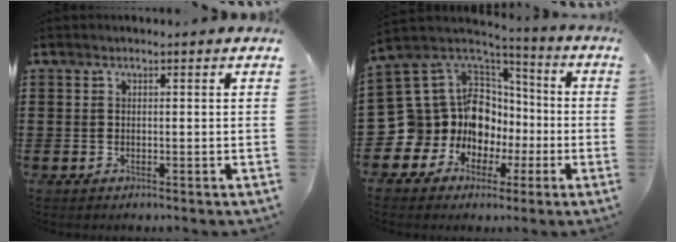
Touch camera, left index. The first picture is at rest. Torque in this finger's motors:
{"motor_torque": [1.51, 0.62, 0.83, 0.09]}